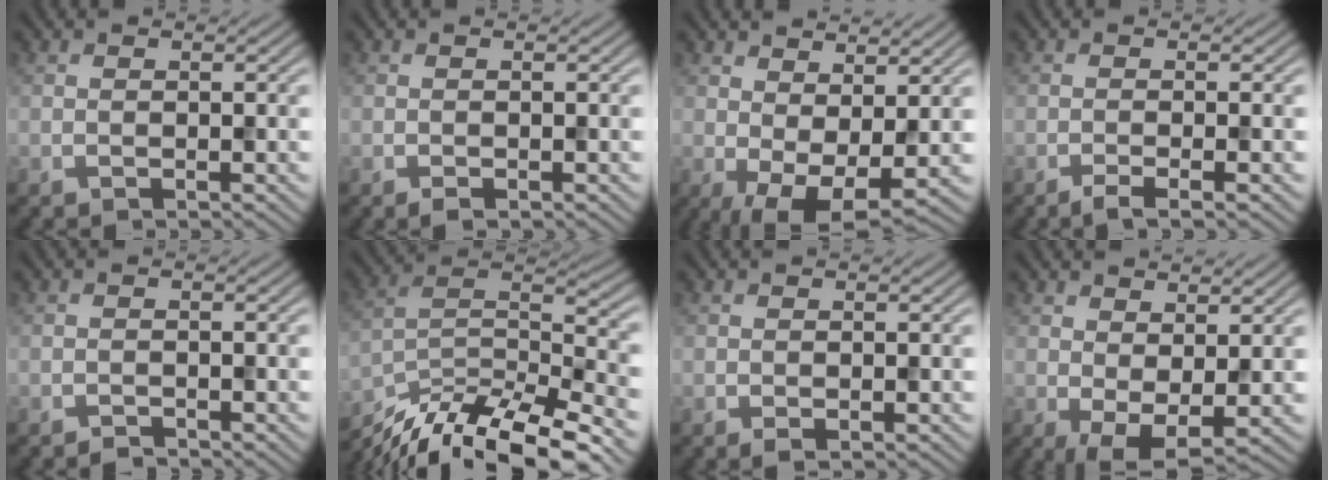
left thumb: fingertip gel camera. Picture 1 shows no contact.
{"total": 0.7, "force": [-0.4, 0.3, 0.5], "torque": [-0.010, -0.002, -0.006]}
{"total": 6.7, "force": [0.8, 3.0, 5.9], "torque": [-0.108, -0.005, 0.019]}
{"total": 2.2, "force": [-1.2, 0.3, 1.9], "torque": [-0.026, 0.005, -0.029]}
{"total": 0.7, "force": [-0.7, 0.0, 0.1], "torque": [-0.001, 0.002, -0.015]}
{"total": 14.5, "force": [-11.1, 4.2, 8.4], "torque": [-0.173, -0.008, -0.191]}
{"total": 0.6, "force": [-0.1, 0.3, 0.5], "torque": [-0.010, -0.002, -0.002]}
{"total": 4.5, "force": [1.1, 1.9, 4.0], "torque": [-0.077, -0.004, 0.020]}